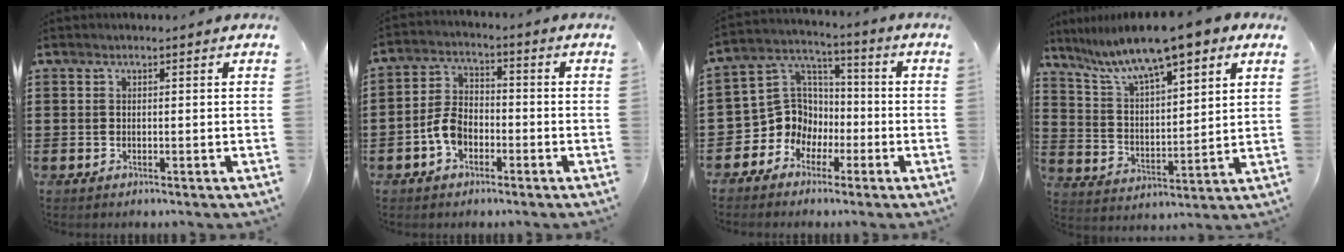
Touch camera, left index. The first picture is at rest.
{"total": 5.6, "force": [-2.4, 3.6, 3.6], "torque": [-0.091, 0.004, -0.051]}
{"total": 9.0, "force": [-2.5, 8.2, 2.5], "torque": [-0.100, 0.001, -0.051]}
{"total": 10.3, "force": [8.1, 1.5, 6.2], "torque": [-0.148, -0.027, 0.137]}